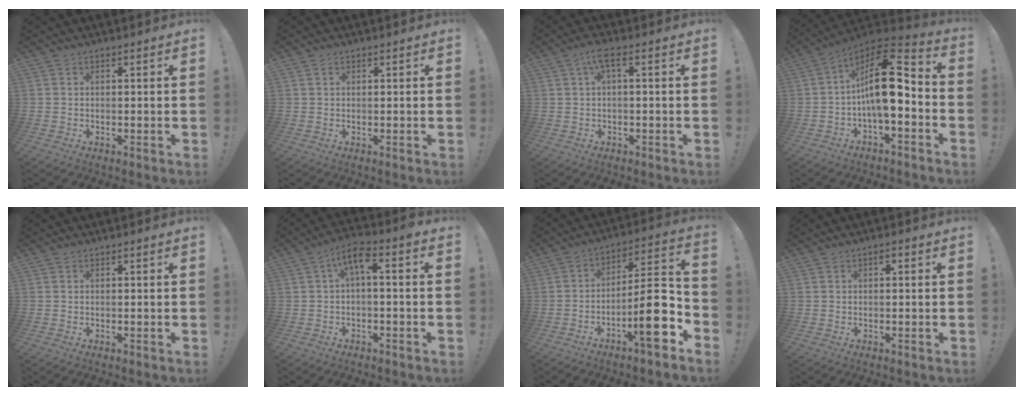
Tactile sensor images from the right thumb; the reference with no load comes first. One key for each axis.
{"total": 0.6, "fx": 0.4, "fy": 0.4, "fz": 0.2, "tx": 0.001, "ty": -0.001, "tz": 0.007}
{"total": 4.3, "fx": 0.8, "fy": 0.8, "fz": 4.2, "tx": -0.081, "ty": 0.003, "tz": 0.013}
{"total": 16.9, "fx": -0.3, "fy": 7.0, "fz": 15.4, "tx": -0.250, "ty": 0.004, "tz": -0.003}
{"total": 0.0}
{"total": 6.7, "fx": 0.2, "fy": 2.4, "fz": 6.2, "tx": -0.098, "ty": 0.005, "tz": 0.002}
{"total": 16.5, "fx": -6.9, "fy": 4.2, "fz": 14.4, "tx": -0.203, "ty": 0.035, "tz": -0.111}
{"total": 0.9, "fx": -0.1, "fy": 0.5, "fz": 0.8, "tx": -0.010, "ty": 0.003, "tz": -0.004}